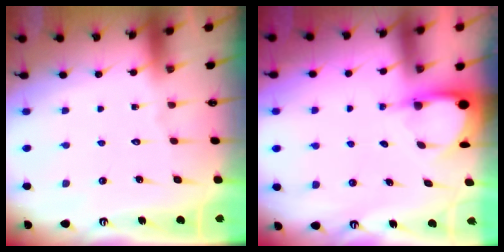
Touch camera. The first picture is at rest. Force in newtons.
{"total": 3.5, "press": 3.4, "slide": 0.2}